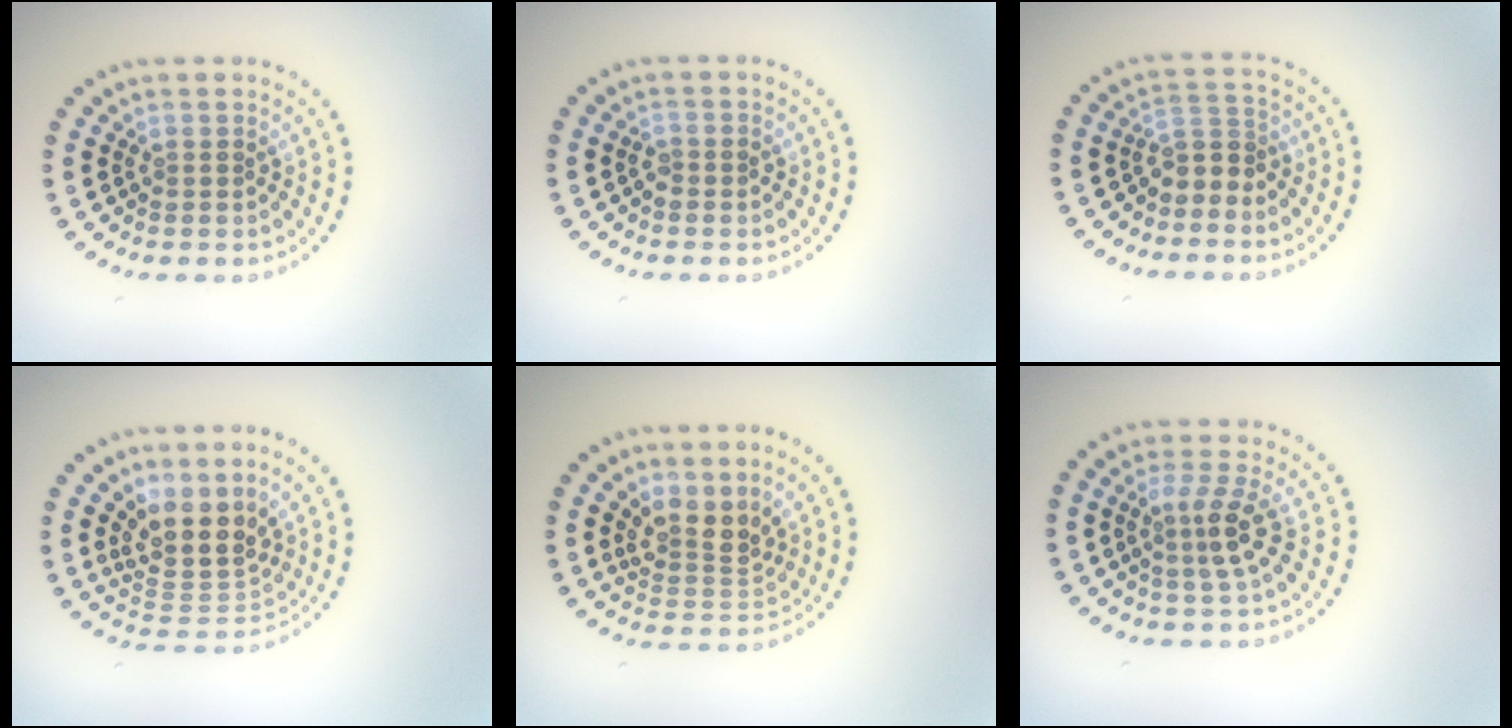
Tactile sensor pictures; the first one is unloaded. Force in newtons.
{"total": 0.9, "press": 0.9, "slide": 0.2}
{"total": 2.5, "press": 1.9, "slide": 1.6}
{"total": 4.3, "press": 3.4, "slide": 2.7}
{"total": 3.0, "press": 2.2, "slide": 2.1}
{"total": 2.9, "press": 2.5, "slide": 1.4}